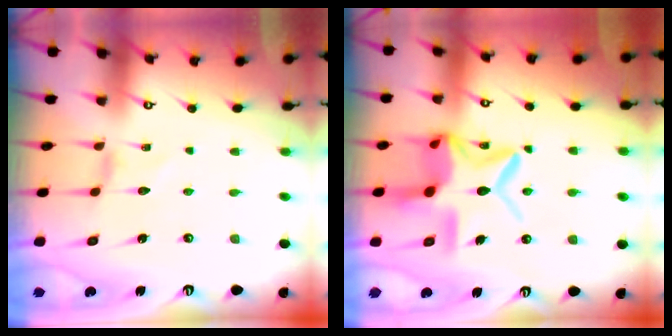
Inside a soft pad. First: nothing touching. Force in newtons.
{"total": 15.4, "press": 15.3, "slide": 1.3}